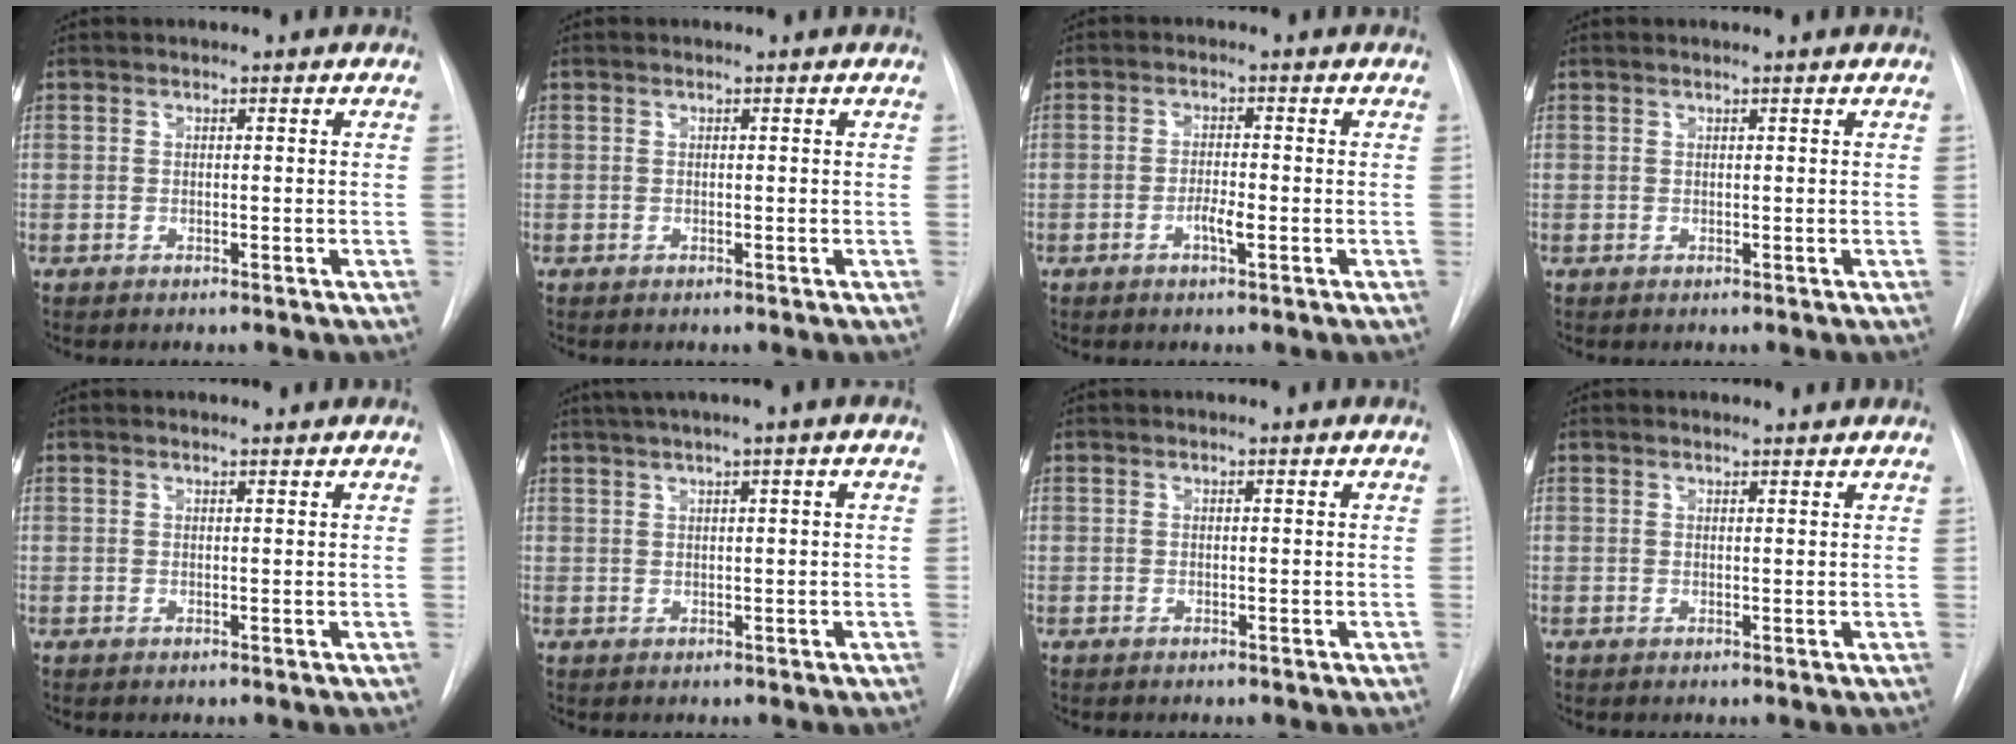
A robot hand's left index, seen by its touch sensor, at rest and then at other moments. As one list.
[{"total": 0.0}, {"total": 2.4, "force": [-0.9, 0.4, 2.2], "torque": [-0.039, 0.001, -0.017]}, {"total": 0.7, "force": [0.6, -0.2, 0.3], "torque": [-0.014, 0.003, 0.018]}, {"total": 0.8, "force": [0.8, -0.1, 0.0], "torque": [-0.009, 0.002, 0.013]}, {"total": 4.7, "force": [2.7, -0.5, 3.8], "torque": [-0.072, 0.019, 0.049]}, {"total": 0.0}, {"total": 1.6, "force": [1.6, 0.2, 0.0], "torque": [-0.011, 0.002, 0.021]}]